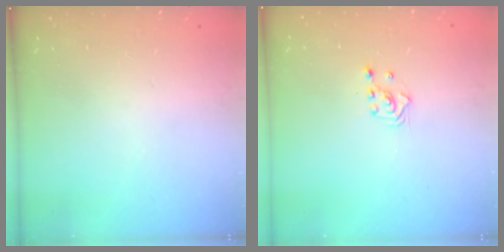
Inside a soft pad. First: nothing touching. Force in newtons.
{"total": 2.5, "press": 2.5, "slide": 0.3}